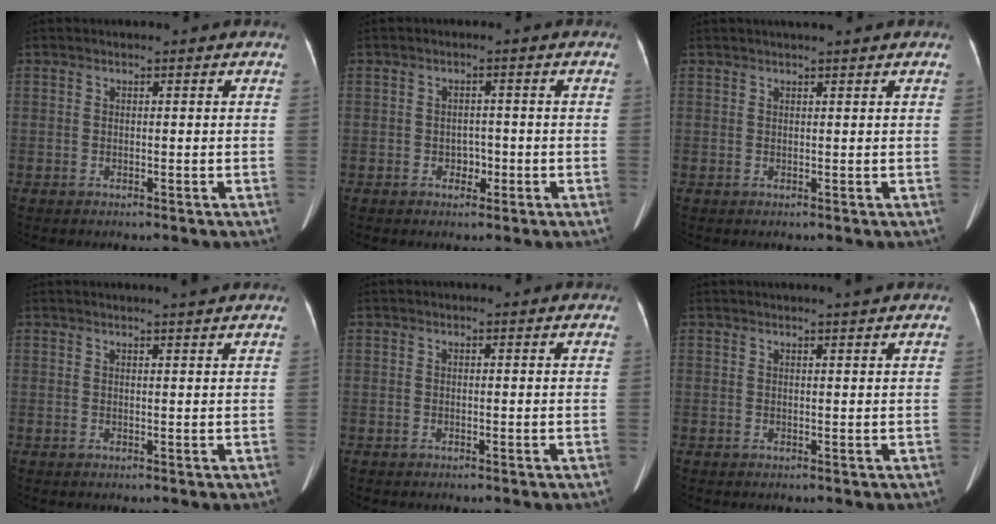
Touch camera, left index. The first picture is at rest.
{"total": 1.9, "force": [-0.8, 1.5, 1.0], "torque": [-0.011, 0.006, -0.008]}
{"total": 3.9, "force": [3.3, 0.0, 2.0], "torque": [-0.022, 0.029, 0.043]}
{"total": 4.9, "force": [4.4, -0.3, 2.1], "torque": [-0.029, 0.014, 0.049]}
{"total": 2.7, "force": [2.2, 0.8, 1.2], "torque": [-0.010, 0.018, 0.022]}
{"total": 4.2, "force": [3.7, -0.4, 1.9], "torque": [-0.026, 0.014, 0.043]}